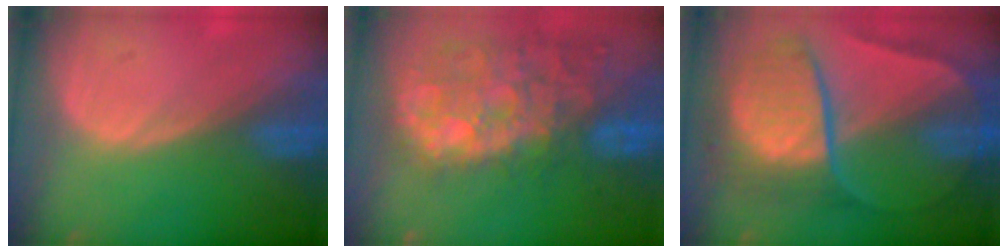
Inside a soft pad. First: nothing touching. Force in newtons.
{"total": 13.4, "press": 11.6, "slide": 6.7}
{"total": 10.8, "press": 10.7, "slide": 1.1}